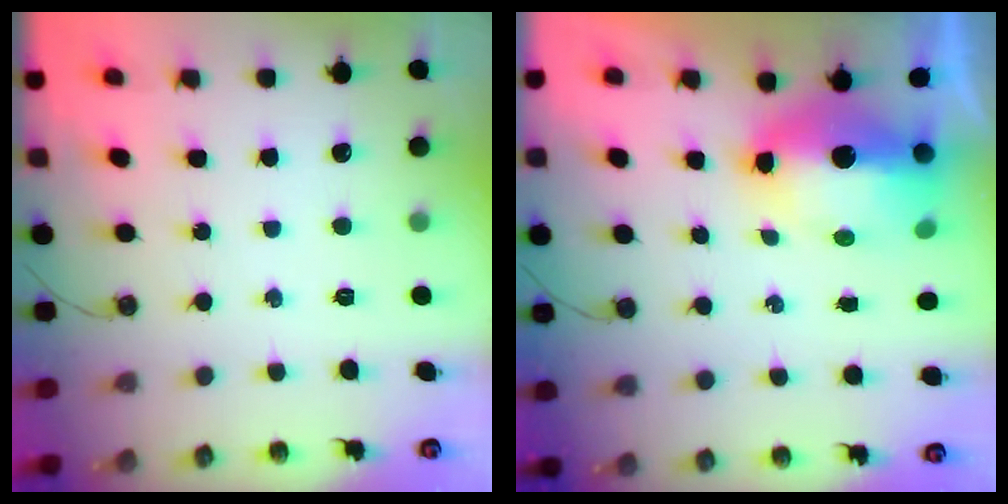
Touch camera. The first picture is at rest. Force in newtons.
{"total": 12.7, "press": 12.6, "slide": 1.6}